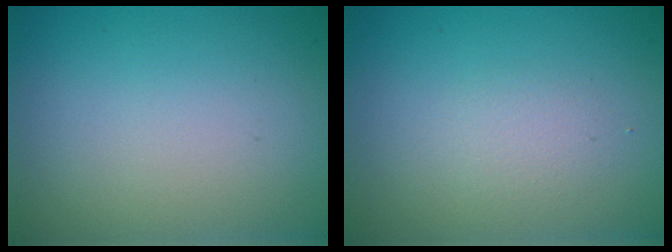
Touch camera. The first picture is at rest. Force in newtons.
{"total": 1.3, "press": 1.2, "slide": 0.1}